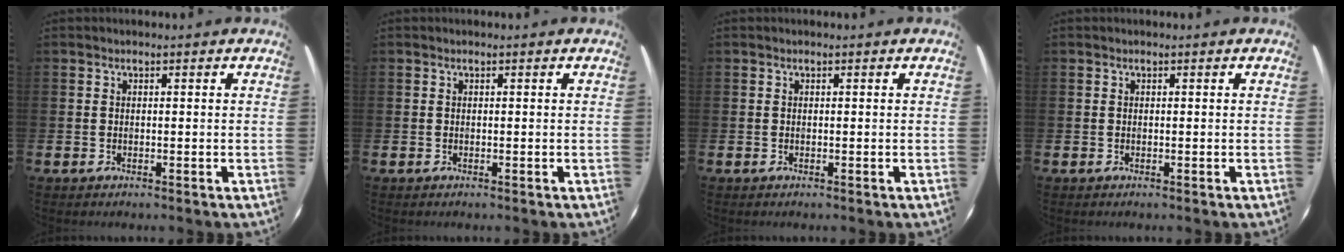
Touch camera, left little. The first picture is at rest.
{"total": 0.0}
{"total": 0.0}
{"total": 0.0}